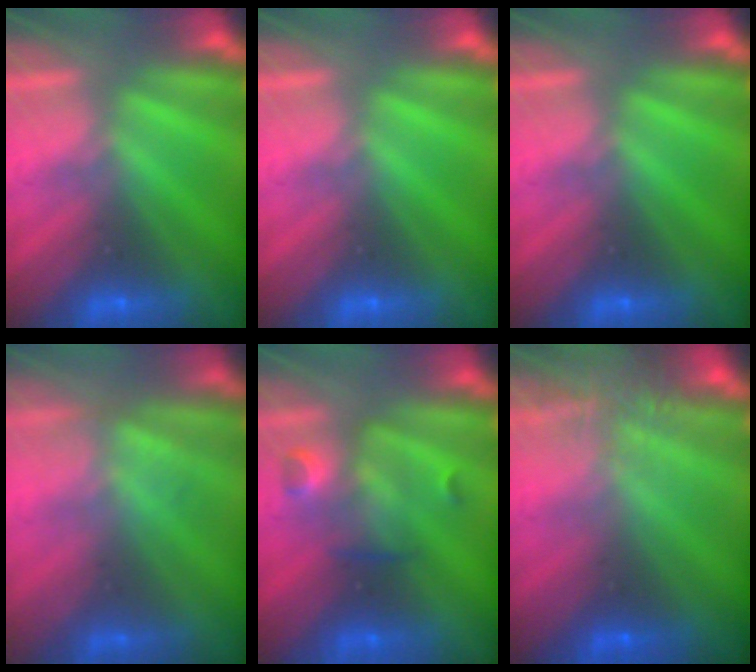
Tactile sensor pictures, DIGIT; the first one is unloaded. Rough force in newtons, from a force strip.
{"total": 0.0}
{"total": 0.0}
{"total": 2.8}
{"total": 2.8}
{"total": 5.5}